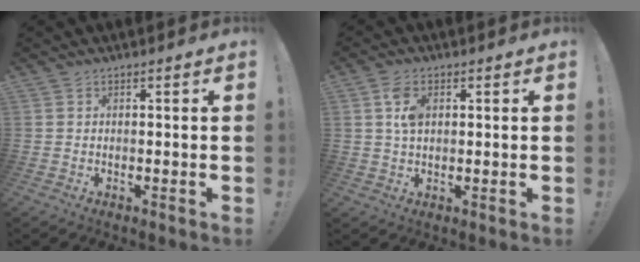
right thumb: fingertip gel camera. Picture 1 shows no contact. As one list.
[{"total": 5.7, "force": [1.7, 3.1, 4.4], "torque": [-0.083, -0.002, 0.027]}]